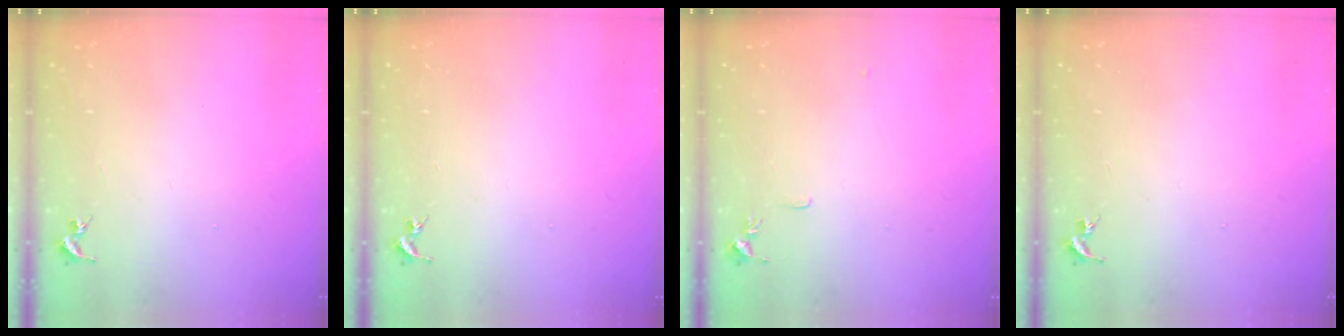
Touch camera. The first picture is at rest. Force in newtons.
{"total": 0.0}
{"total": 4.4, "press": 4.4, "slide": 0.6}
{"total": 0.0}